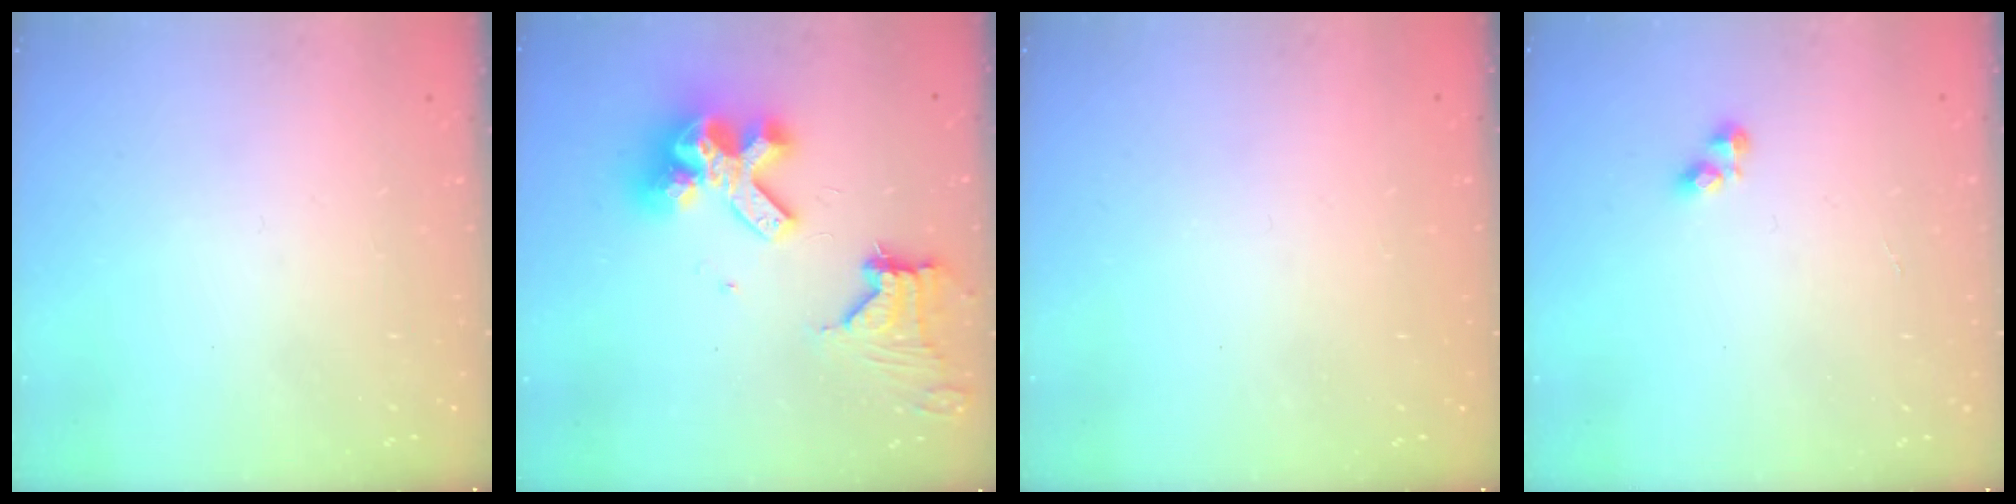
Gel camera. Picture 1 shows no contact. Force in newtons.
{"total": 14.9, "press": 14.8, "slide": 1.6}
{"total": 0.8, "press": 0.7, "slide": 0.3}
{"total": 1.8, "press": 1.7, "slide": 0.3}